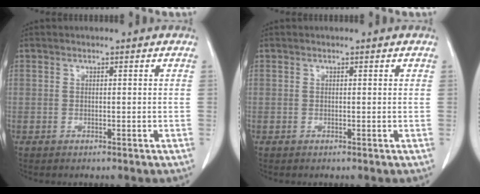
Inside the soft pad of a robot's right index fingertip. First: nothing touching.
{"total": 0.0}